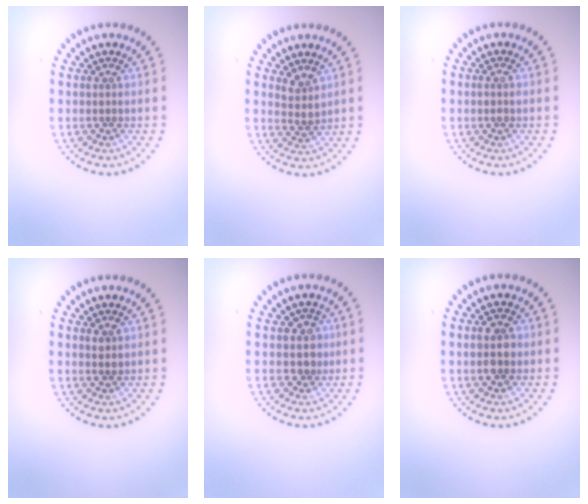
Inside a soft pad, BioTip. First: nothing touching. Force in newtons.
{"total": 1.9, "press": 1.4, "slide": 1.2}
{"total": 0.9, "press": 0.8, "slide": 0.3}
{"total": 0.8, "press": 0.8, "slide": 0.2}
{"total": 1.7, "press": 1.4, "slide": 0.9}
{"total": 2.3, "press": 2.3, "slide": 0.1}